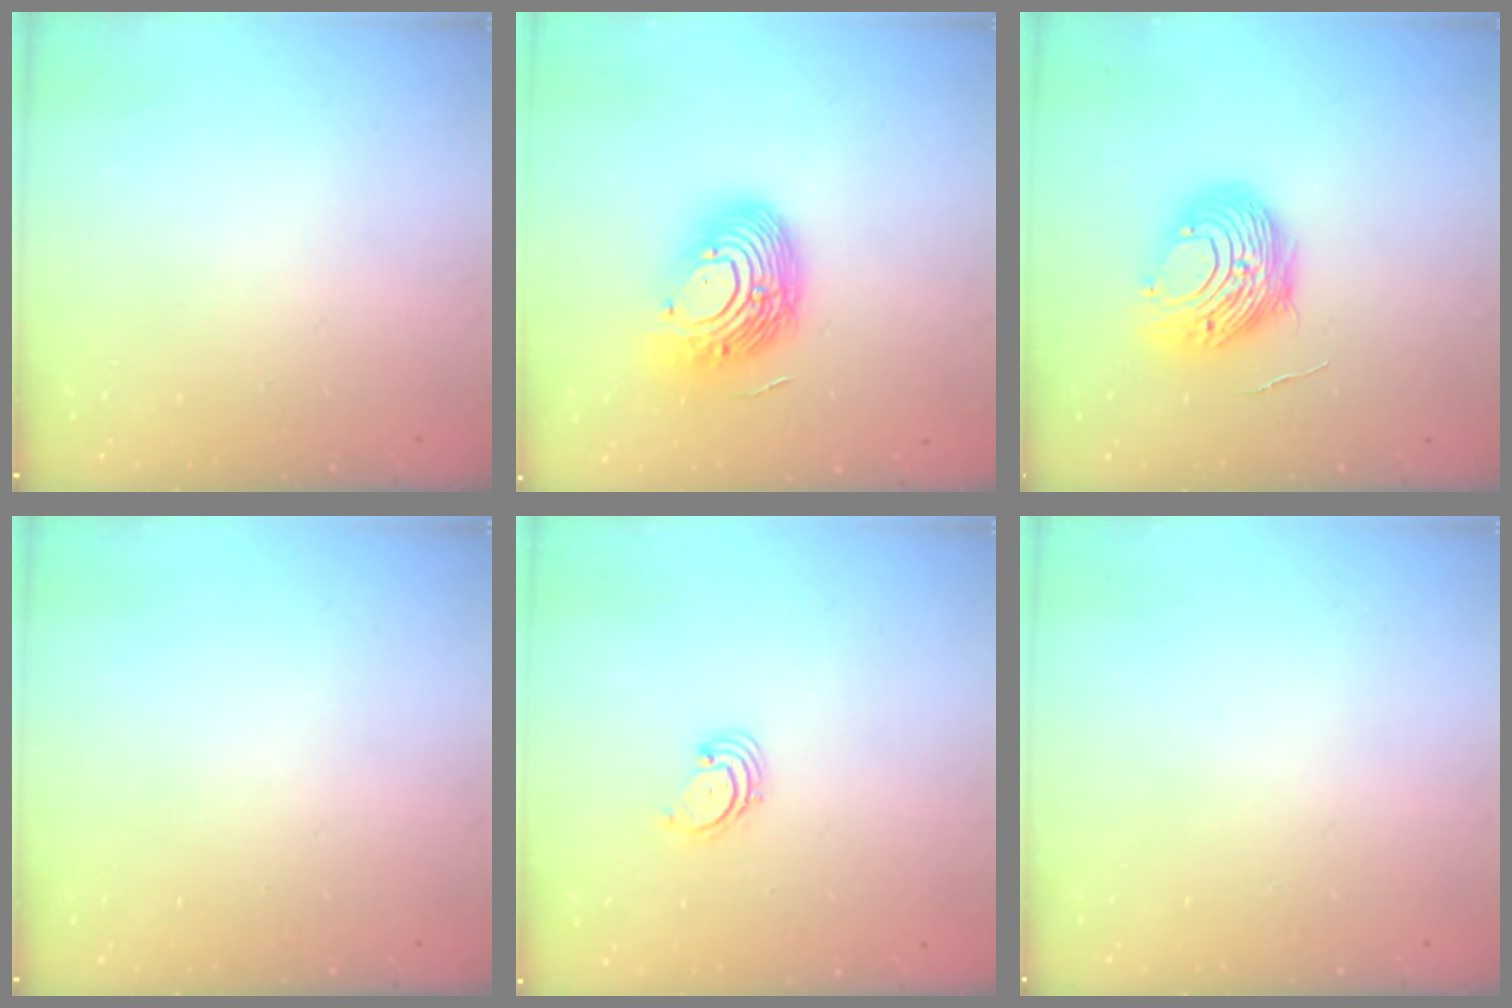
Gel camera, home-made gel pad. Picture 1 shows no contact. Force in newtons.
{"total": 15.1, "press": 14.8, "slide": 2.7}
{"total": 11.5, "press": 11.4, "slide": 1.1}
{"total": 0.0}
{"total": 1.7, "press": 1.7, "slide": 0.2}
{"total": 0.0}